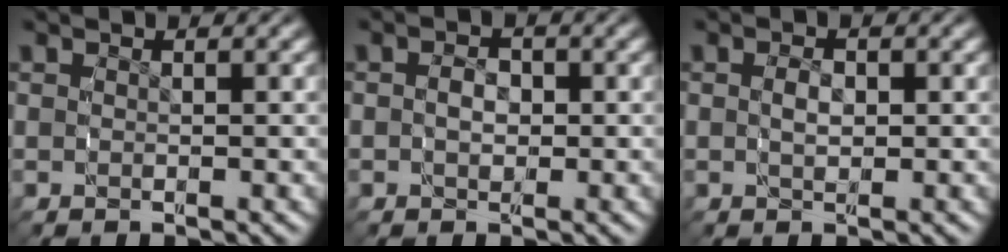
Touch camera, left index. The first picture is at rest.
{"total": 2.4, "force": [-0.5, 1.9, 1.4], "torque": [-0.040, -0.015, -0.005]}
{"total": 2.1, "force": [-0.4, 1.4, 1.5], "torque": [-0.036, -0.013, -0.002]}